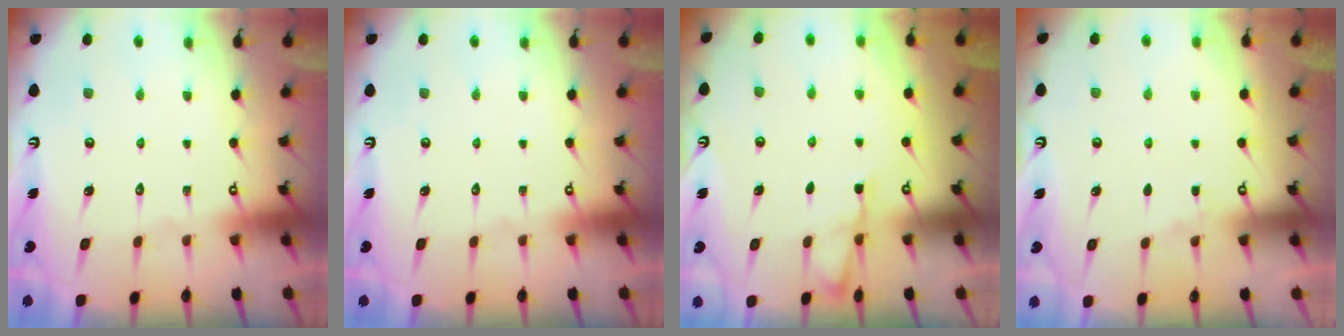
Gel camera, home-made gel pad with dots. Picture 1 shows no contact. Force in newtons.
{"total": 0.0}
{"total": 4.9, "press": 4.9, "slide": 0.6}
{"total": 2.8, "press": 2.8, "slide": 0.5}